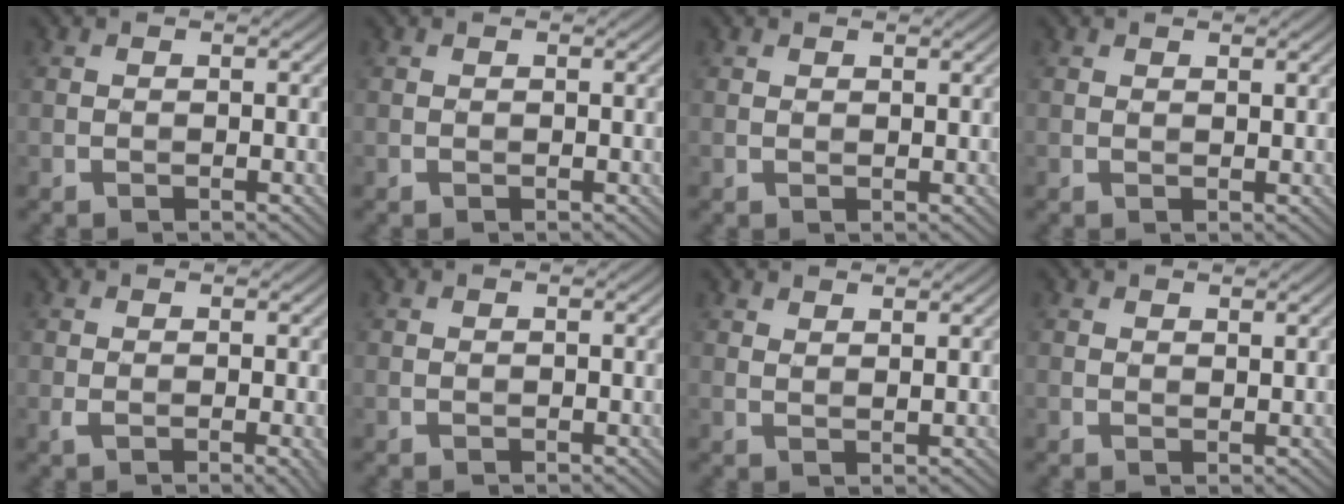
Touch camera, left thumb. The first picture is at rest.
{"total": 0.0}
{"total": 1.1, "force": [0.8, 0.5, 0.5], "torque": [-0.006, 0.002, 0.020]}
{"total": 1.2, "force": [0.9, 0.5, 0.6], "torque": [-0.008, 0.001, 0.021]}
{"total": 2.7, "force": [0.2, 0.9, 2.6], "torque": [-0.047, 0.003, 0.001]}
{"total": 0.0}
{"total": 2.5, "force": [2.1, 0.6, 1.3], "torque": [-0.016, -0.003, 0.037]}
{"total": 1.8, "force": [1.3, 0.8, 0.9], "torque": [-0.010, 0.000, 0.029]}